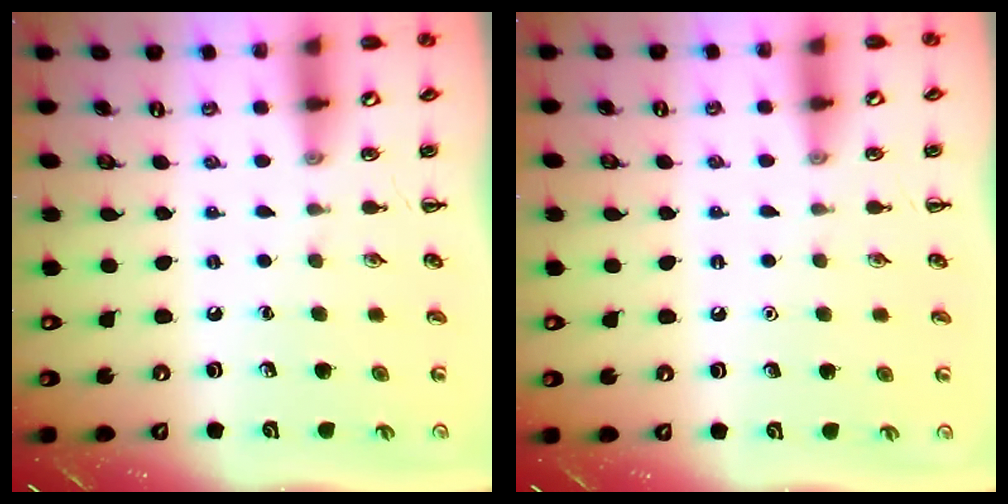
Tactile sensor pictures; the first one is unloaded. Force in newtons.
{"total": 1.6, "press": 1.6, "slide": 0.1}